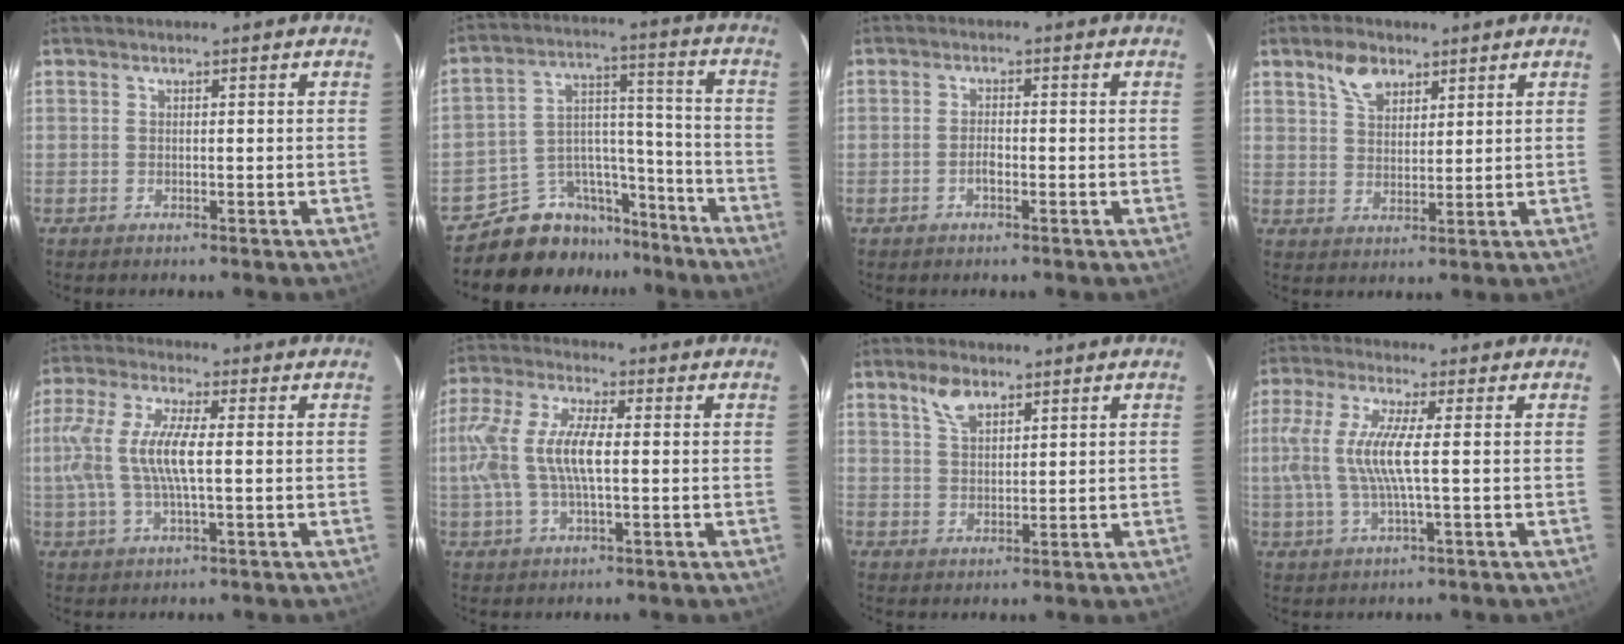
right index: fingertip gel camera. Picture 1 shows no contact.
{"total": 12.3, "force": [-10.6, 6.2, 1.2], "torque": [-0.023, 0.070, -0.168]}
{"total": 2.1, "force": [-0.9, 0.9, 1.7], "torque": [-0.033, 0.004, -0.018]}
{"total": 5.9, "force": [3.7, 3.4, 3.1], "torque": [-0.049, 0.011, 0.068]}
{"total": 11.6, "force": [0.4, 3.3, 11.1], "torque": [-0.230, 0.008, 0.008]}
{"total": 12.9, "force": [0.2, 5.0, 11.8], "torque": [-0.250, 0.012, 0.003]}
{"total": 4.8, "force": [3.1, 2.3, 2.8], "torque": [-0.049, 0.009, 0.059]}
{"total": 10.0, "force": [0.2, 1.3, 9.9], "torque": [-0.201, 0.003, 0.006]}